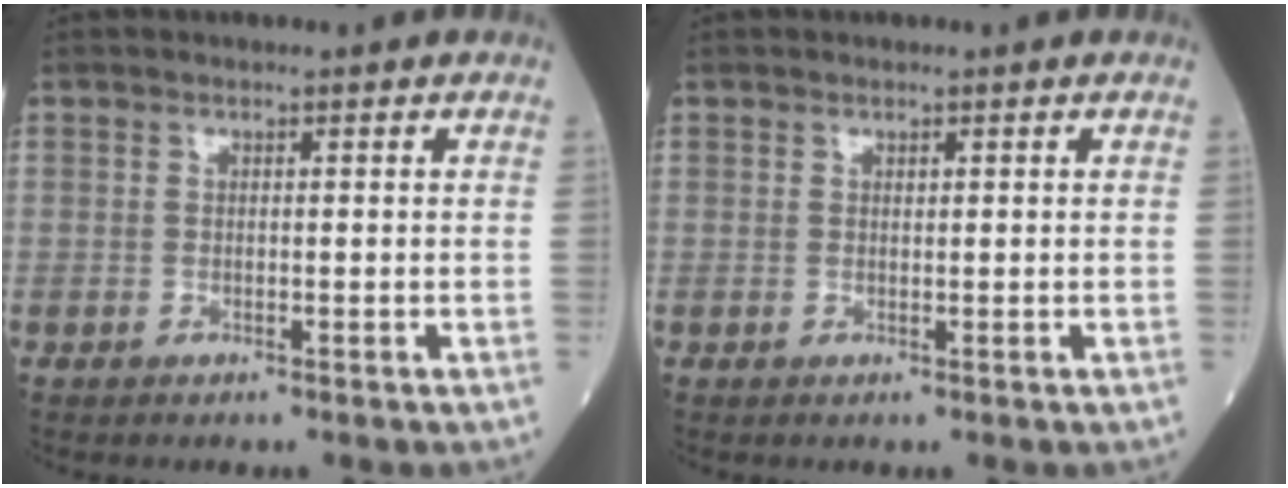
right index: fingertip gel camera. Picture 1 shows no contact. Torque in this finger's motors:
{"motor_torque": [-0.21, 0.12, 0.00, 0.01]}